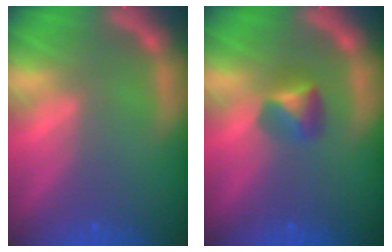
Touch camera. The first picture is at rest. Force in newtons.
{"total": 2.4}